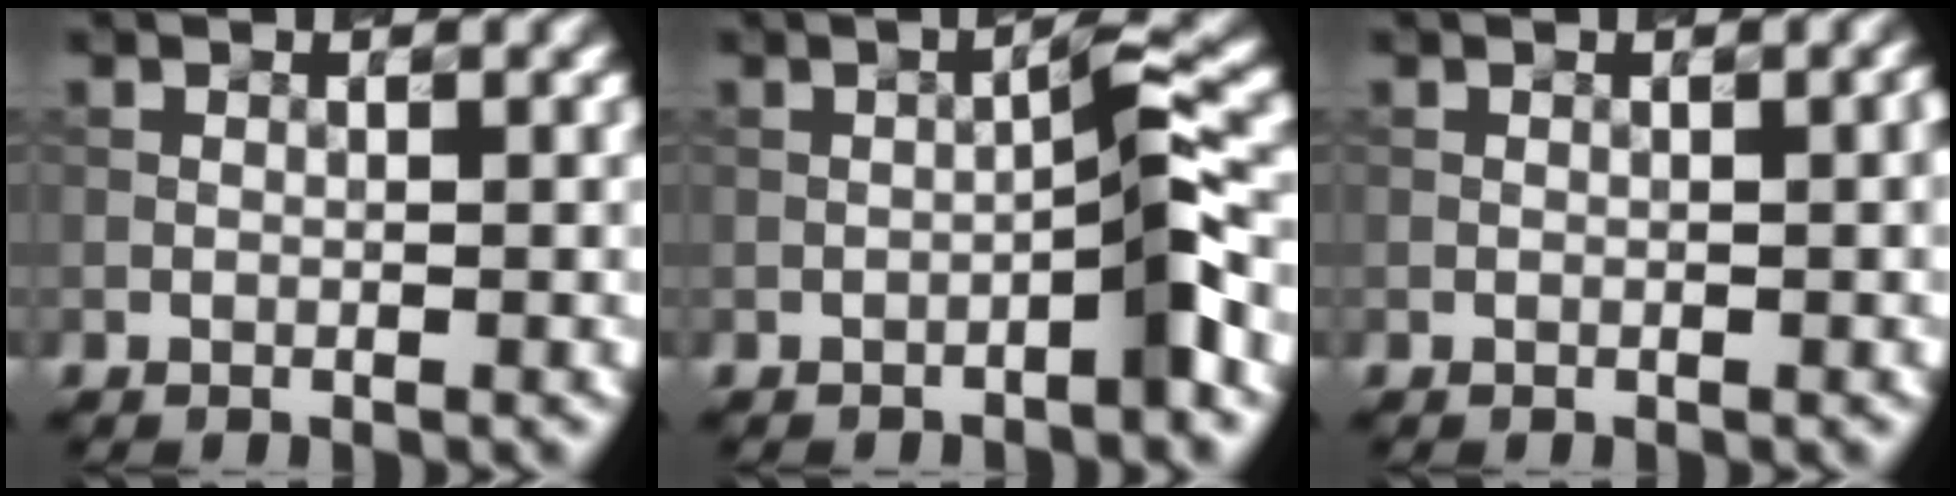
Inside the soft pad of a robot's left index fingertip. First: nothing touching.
{"total": 3.3, "force": [-1.3, 0.1, 3.0], "torque": [-0.047, 0.020, -0.027]}
{"total": 0.9, "force": [-0.1, 0.2, 0.9], "torque": [-0.010, 0.001, 0.000]}